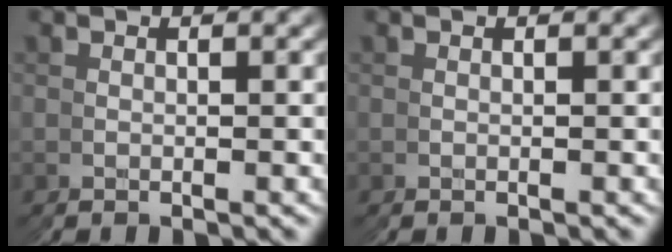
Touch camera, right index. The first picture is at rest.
{"total": 0.0}